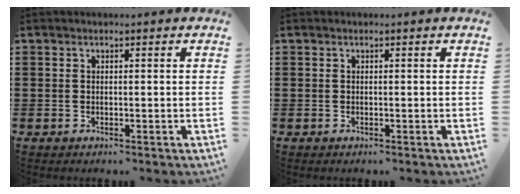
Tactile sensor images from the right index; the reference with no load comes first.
{"total": 0.0}